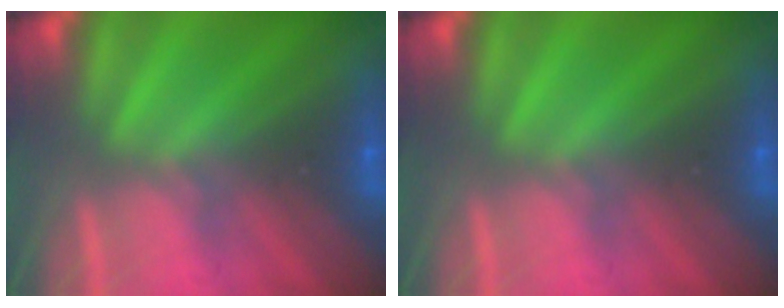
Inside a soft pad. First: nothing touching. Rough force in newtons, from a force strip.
{"total": 0.0}